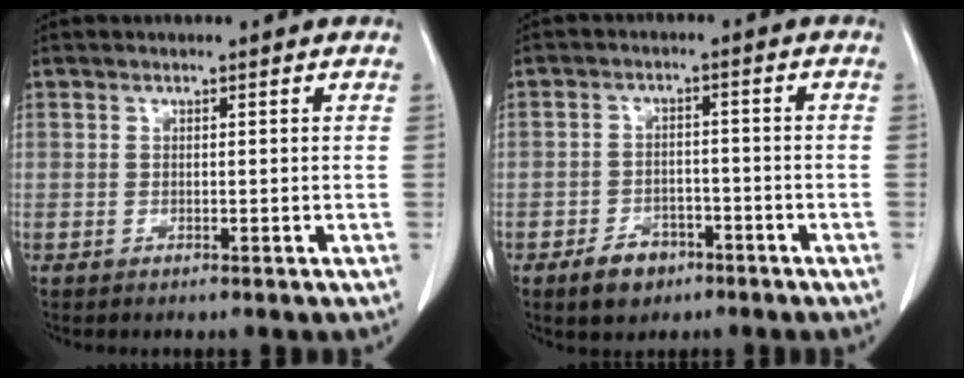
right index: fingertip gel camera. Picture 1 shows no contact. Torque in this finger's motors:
{"motor_torque": [0.01, 0.03, -0.07, -0.02]}